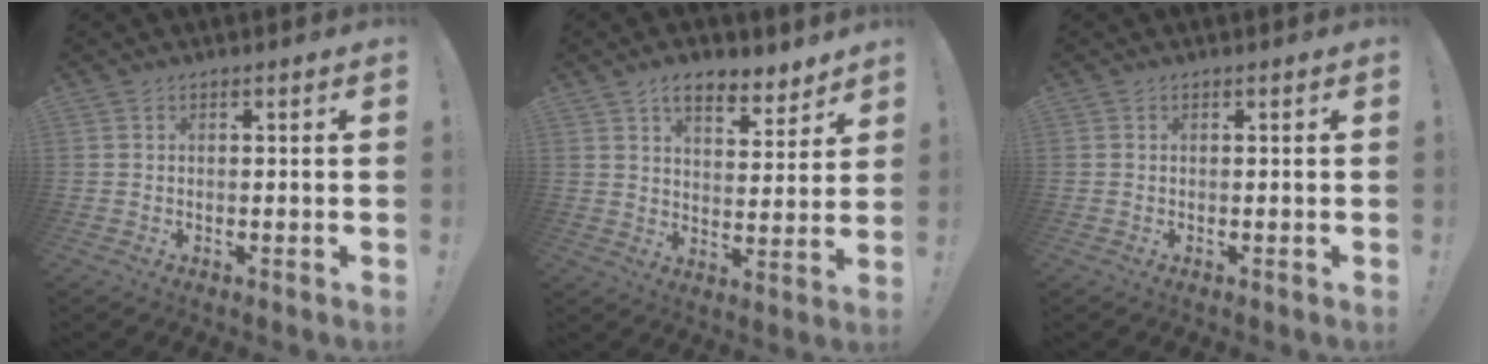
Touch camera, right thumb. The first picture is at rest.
{"total": 8.8, "force": [6.5, 3.9, 4.4], "torque": [-0.066, -0.038, 0.118]}
{"total": 0.0}